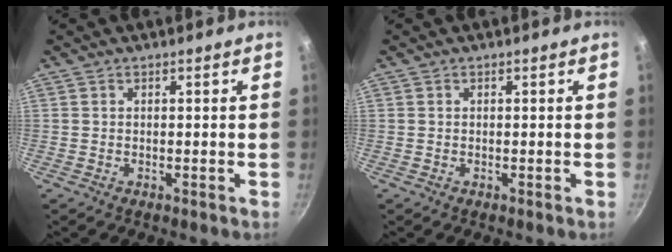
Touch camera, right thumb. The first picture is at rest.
{"total": 0.0}